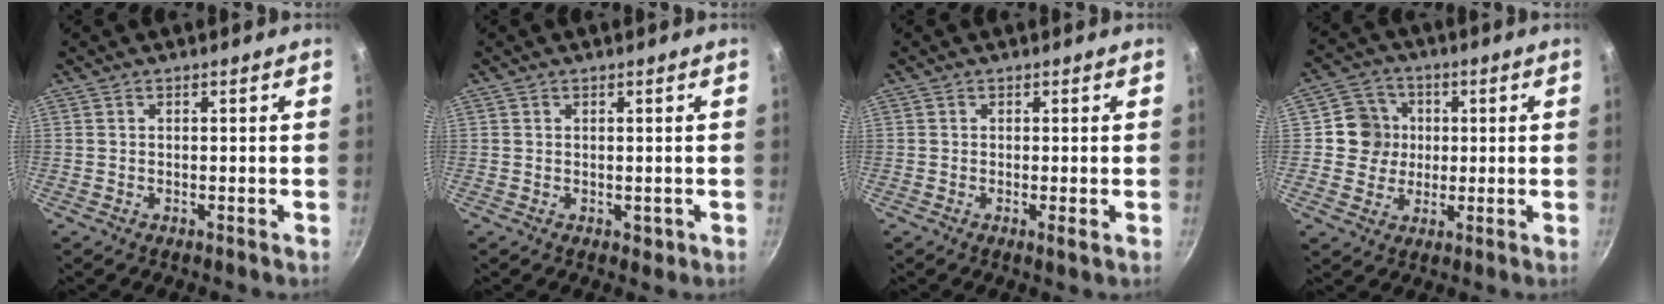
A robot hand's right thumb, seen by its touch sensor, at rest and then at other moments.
{"total": 1.5, "force": [0.0, 1.3, 0.8], "torque": [-0.006, 0.001, 0.002]}
{"total": 1.3, "force": [-0.3, 0.2, 1.3], "torque": [-0.024, -0.005, -0.007]}
{"total": 7.7, "force": [0.8, 7.4, 2.1], "torque": [0.006, 0.007, 0.001]}